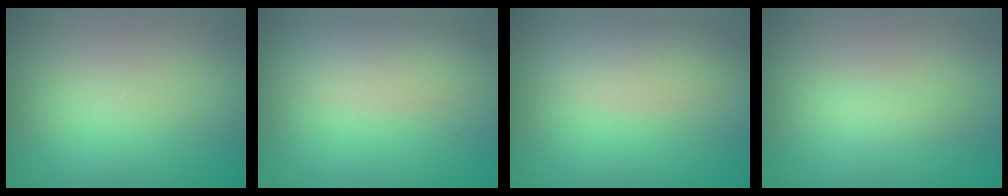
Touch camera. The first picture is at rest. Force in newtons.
{"total": 3.0, "press": 3.0, "slide": 0.2}
{"total": 3.1, "press": 3.1, "slide": 0.1}
{"total": 0.9, "press": 0.9, "slide": 0.0}